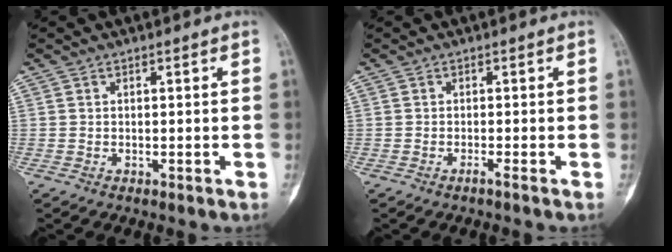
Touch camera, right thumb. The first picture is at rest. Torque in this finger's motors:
{"motor_torque": [0.18, -0.19, 0.26, -0.03, -0.03]}